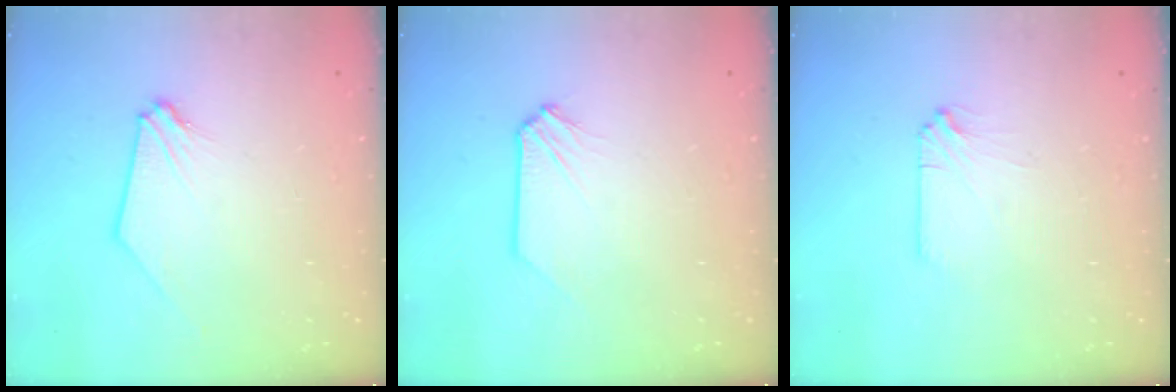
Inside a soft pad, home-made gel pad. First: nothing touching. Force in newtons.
{"total": 0.0}
{"total": 1.1, "press": 1.1, "slide": 0.3}